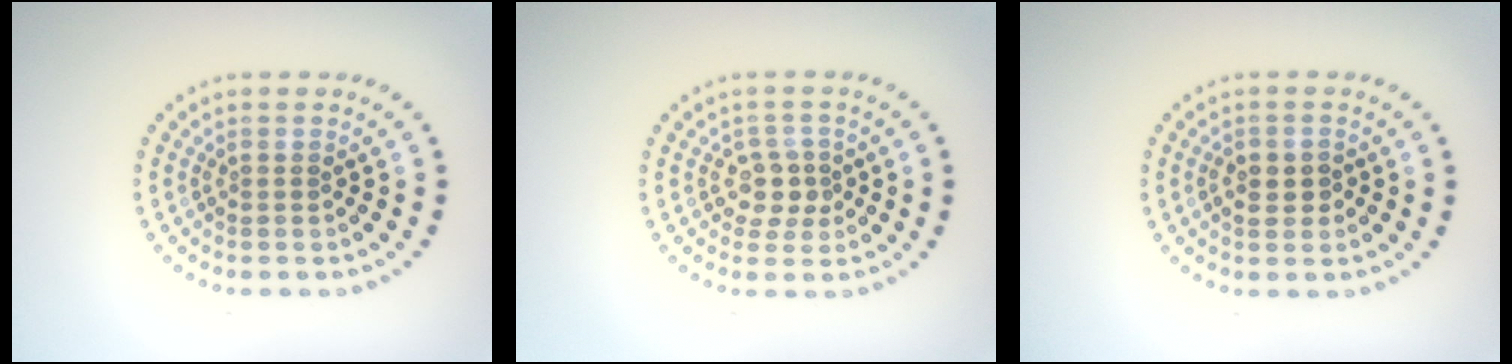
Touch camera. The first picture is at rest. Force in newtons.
{"total": 2.4, "press": 2.2, "slide": 1.0}
{"total": 2.1, "press": 2.1, "slide": 0.4}